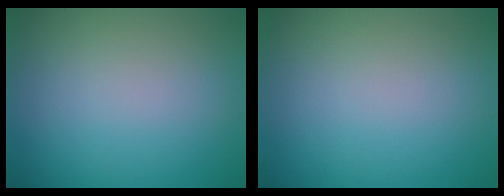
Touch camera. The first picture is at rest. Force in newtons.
{"total": 0.0}